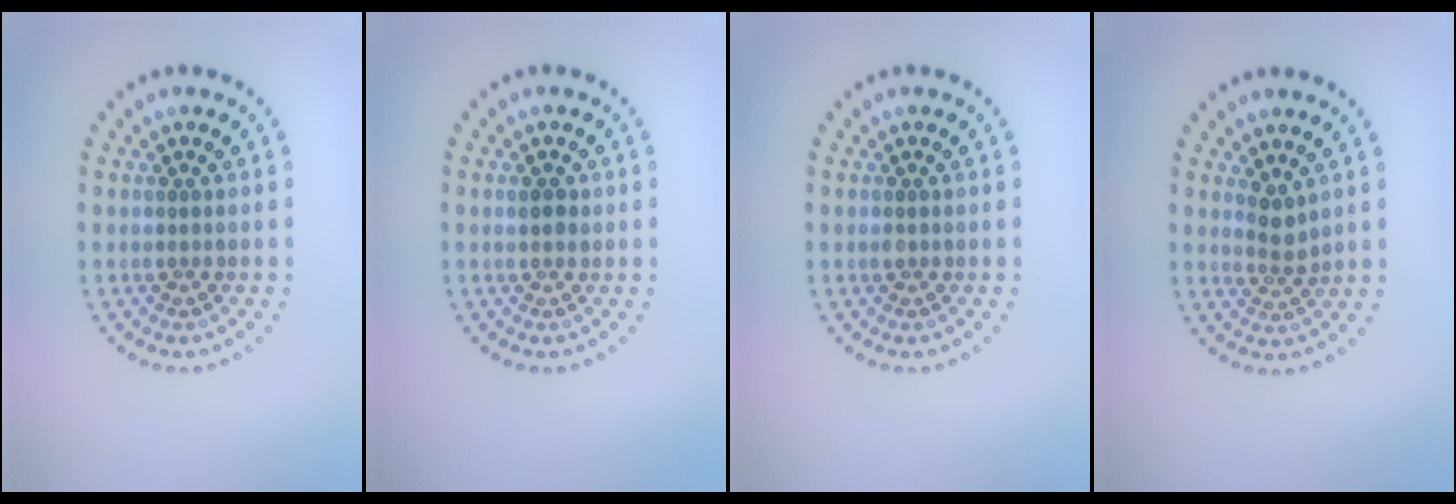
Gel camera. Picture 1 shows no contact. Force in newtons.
{"total": 1.2, "press": 1.1, "slide": 0.3}
{"total": 0.5, "press": 0.5, "slide": 0.1}
{"total": 1.8, "press": 1.4, "slide": 1.1}